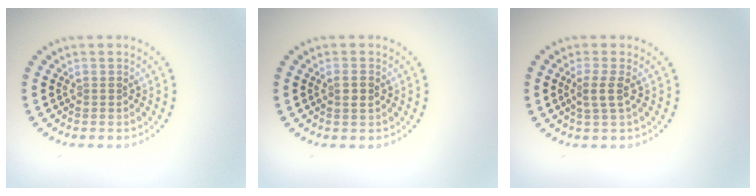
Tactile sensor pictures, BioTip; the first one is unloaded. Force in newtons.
{"total": 1.1, "press": 1.1, "slide": 0.4}
{"total": 1.8, "press": 1.4, "slide": 1.1}